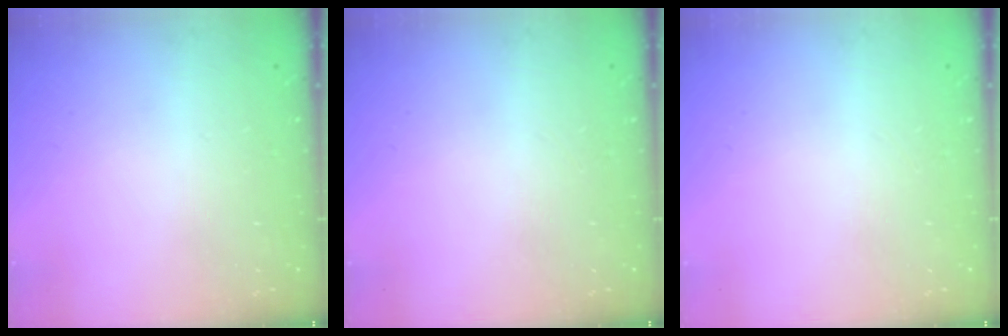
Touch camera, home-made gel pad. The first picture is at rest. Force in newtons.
{"total": 0.0}
{"total": 0.0}